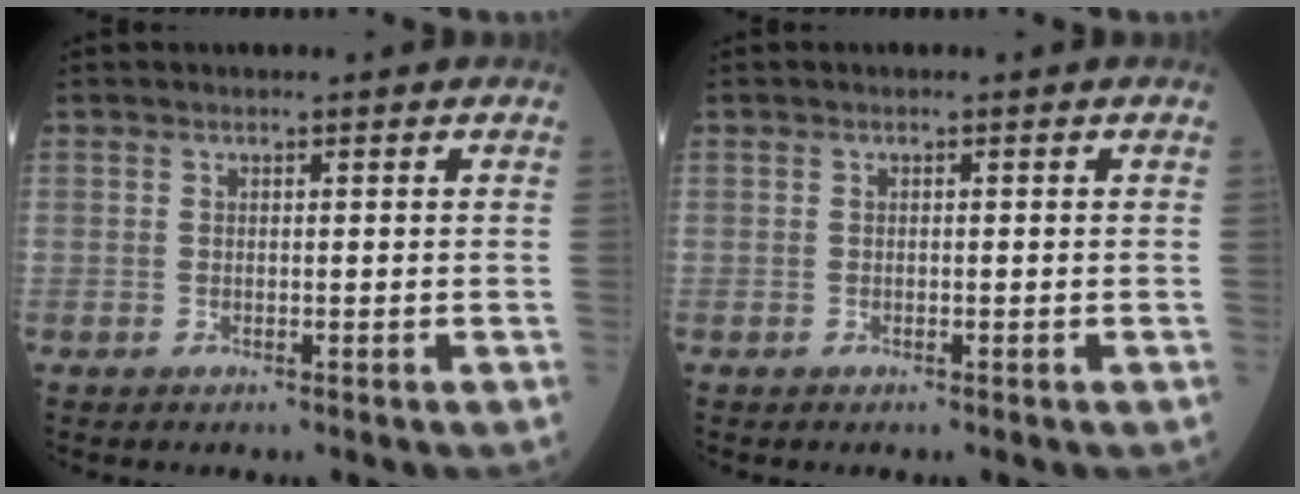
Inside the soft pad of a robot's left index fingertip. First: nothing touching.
{"total": 0.0}